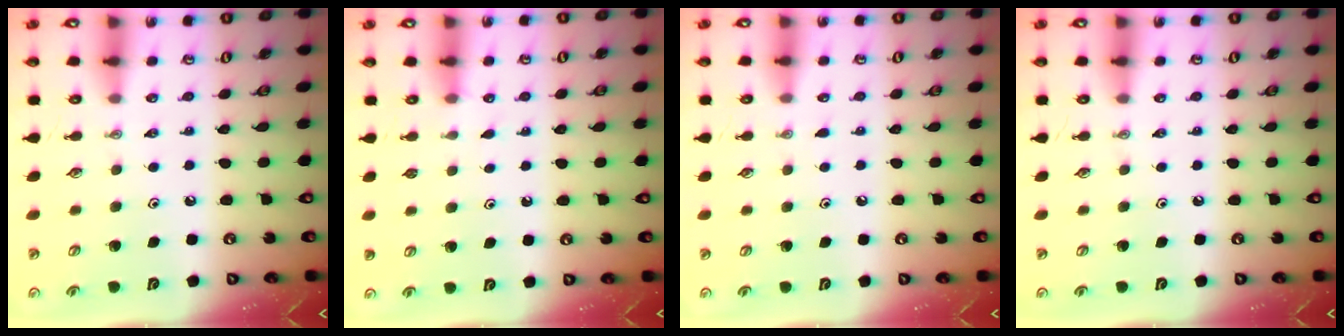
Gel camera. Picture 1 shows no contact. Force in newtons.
{"total": 1.7, "press": 1.6, "slide": 0.2}
{"total": 2.8, "press": 2.8, "slide": 0.3}
{"total": 0.0}